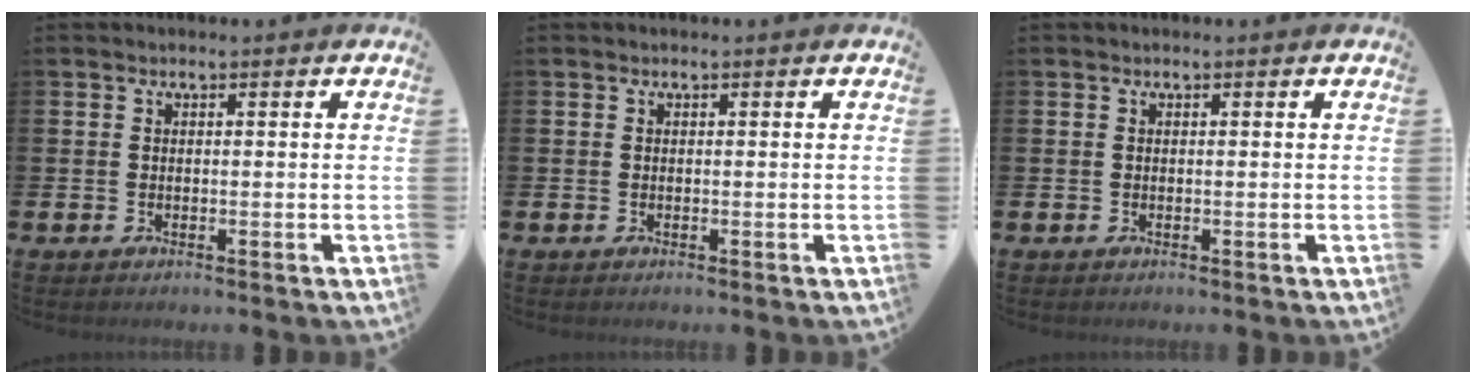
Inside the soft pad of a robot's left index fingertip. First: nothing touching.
{"total": 0.0}
{"total": 0.0}